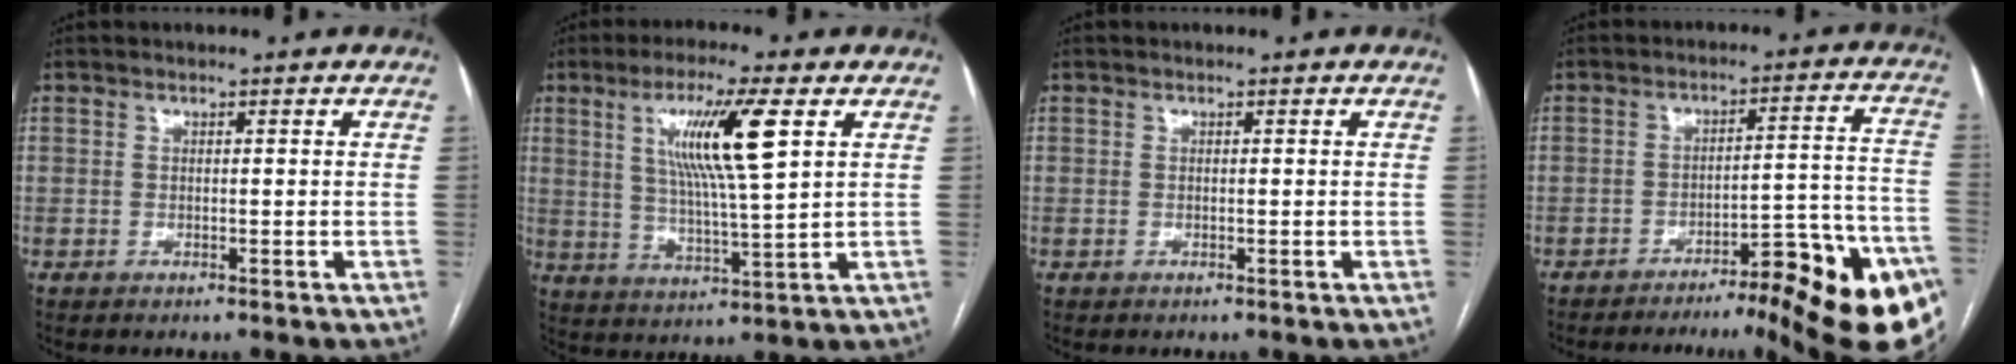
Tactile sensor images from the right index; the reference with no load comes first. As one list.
[{"total": 11.6, "force": [4.0, 0.0, 10.8], "torque": [-0.200, 0.000, 0.074]}, {"total": 0.0}, {"total": 20.7, "force": [-13.2, 2.8, 15.7], "torque": [-0.106, 0.025, -0.174]}]